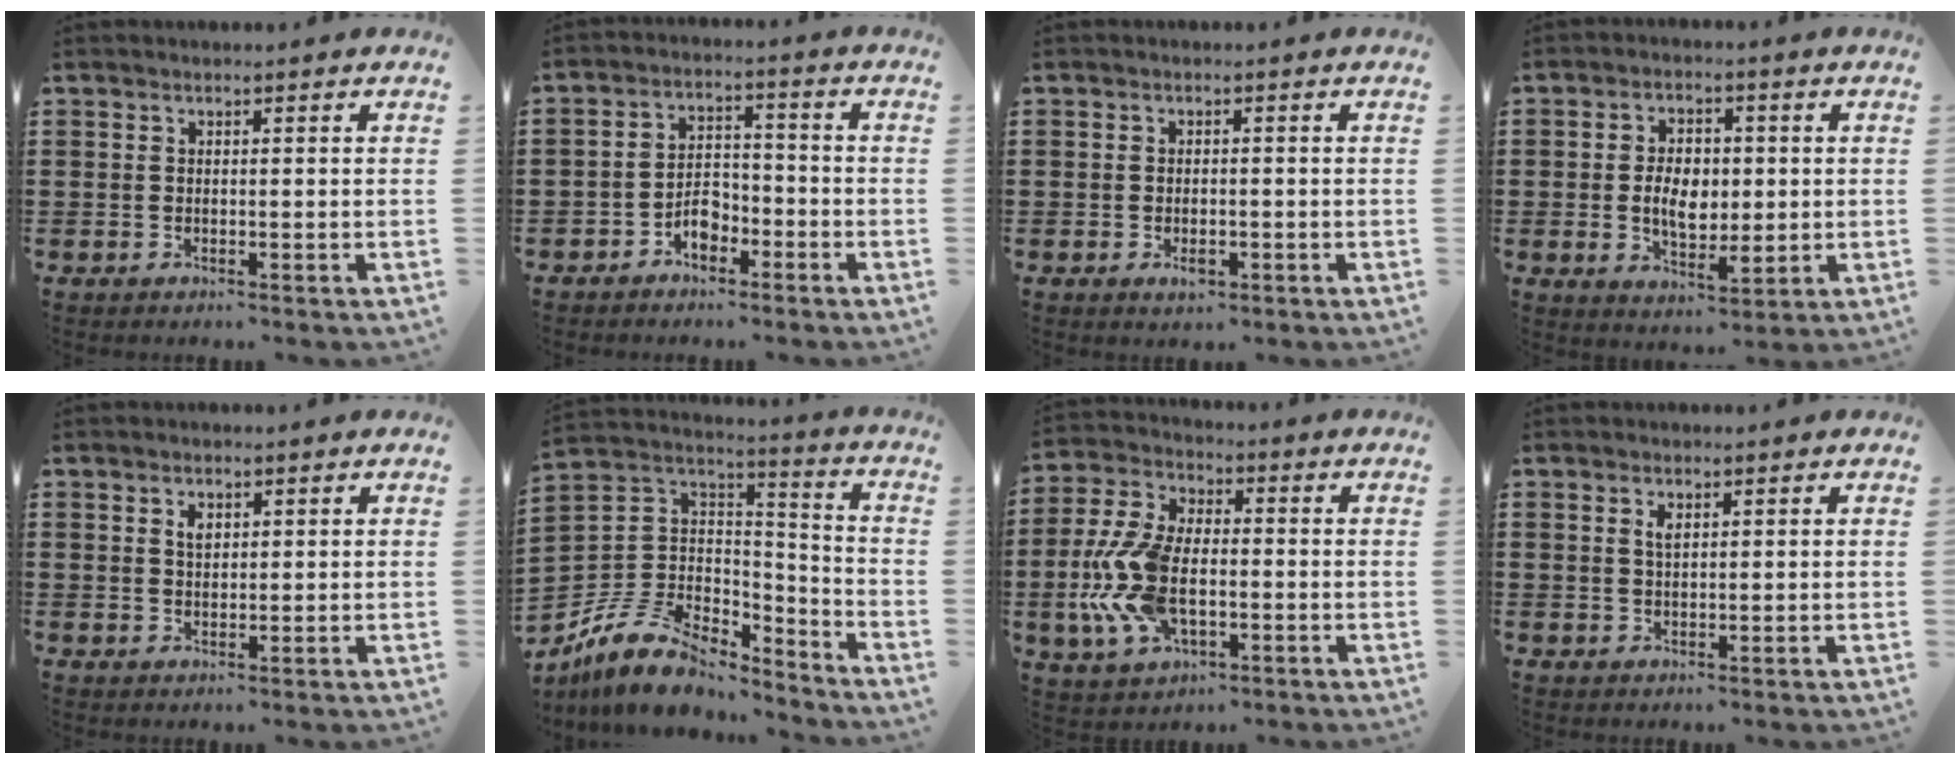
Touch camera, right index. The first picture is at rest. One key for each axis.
{"total": 4.5, "fx": -2.8, "fy": 2.7, "fz": 2.3, "tx": -0.042, "ty": 0.010, "tz": -0.054}
{"total": 1.8, "fx": -0.6, "fy": 0.9, "fz": 1.4, "tx": -0.028, "ty": 0.000, "tz": -0.011}
{"total": 6.2, "fx": 0.0, "fy": 4.0, "fz": 4.8, "tx": -0.082, "ty": 0.006, "tz": -0.006}
{"total": 1.7, "fx": 0.8, "fy": 1.0, "fz": 1.1, "tx": -0.025, "ty": 0.004, "tz": 0.015}
{"total": 10.7, "fx": -8.0, "fy": 5.6, "fz": 4.5, "tx": -0.114, "ty": 0.023, "tz": -0.157}
{"total": 11.9, "fx": -2.6, "fy": 6.4, "fz": 9.7, "tx": -0.236, "ty": -0.009, "tz": -0.053}
{"total": 1.6, "fx": 0.7, "fy": 0.6, "fz": 1.2, "tx": -0.027, "ty": 0.004, "tz": 0.012}